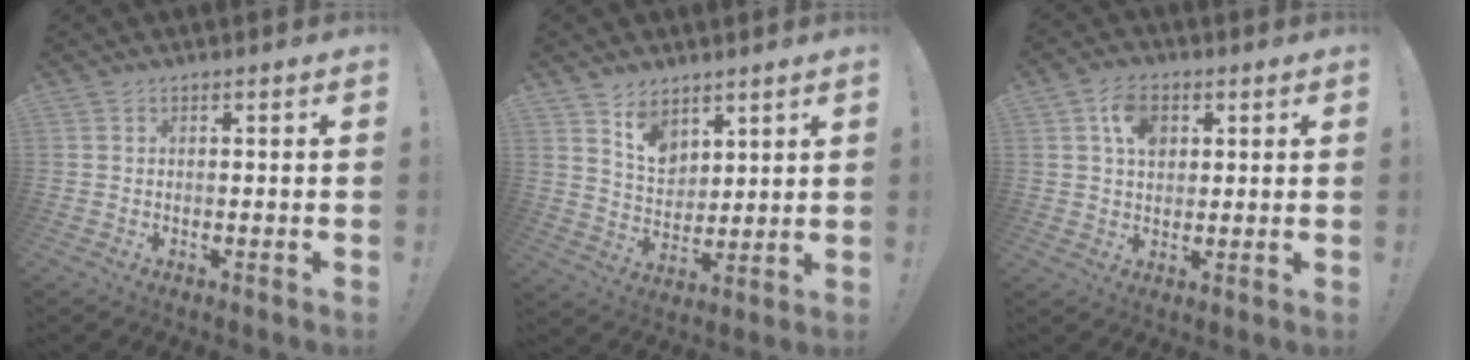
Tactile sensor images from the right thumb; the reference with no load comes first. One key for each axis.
{"total": 8.8, "fx": 6.3, "fy": 5.6, "fz": 2.7, "tx": -0.043, "ty": -0.045, "tz": 0.121}
{"total": 8.1, "fx": 3.1, "fy": 5.9, "fz": 4.7, "tx": -0.079, "ty": 0.004, "tz": 0.058}